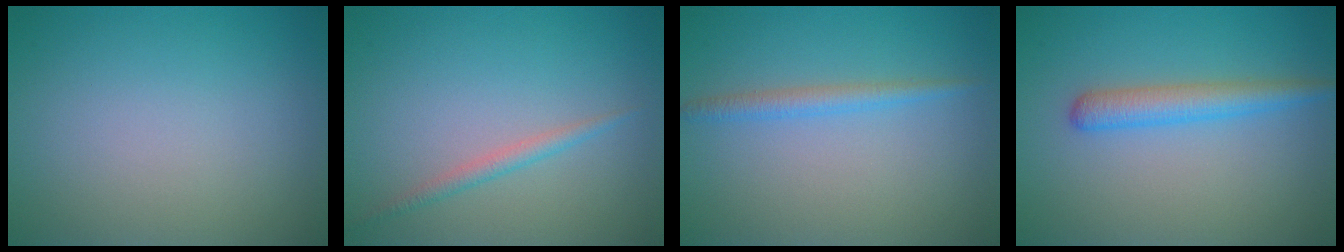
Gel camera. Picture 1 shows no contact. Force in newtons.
{"total": 1.3, "press": 1.3, "slide": 0.1}
{"total": 1.7, "press": 1.7, "slide": 0.1}
{"total": 2.8, "press": 2.8, "slide": 0.1}